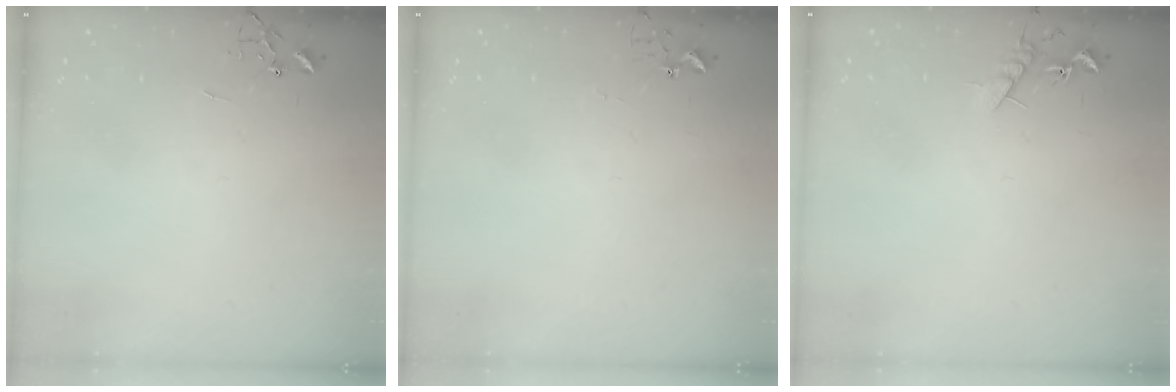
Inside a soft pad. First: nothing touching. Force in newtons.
{"total": 2.7, "press": 2.7, "slide": 0.3}
{"total": 7.0, "press": 6.9, "slide": 0.6}